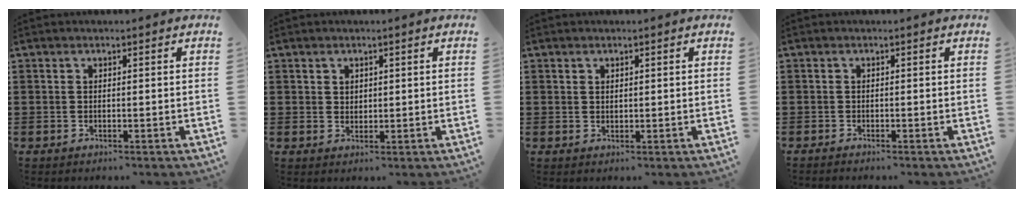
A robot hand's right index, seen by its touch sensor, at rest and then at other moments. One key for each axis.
{"total": 1.4, "fx": 0.8, "fy": 1.1, "fz": 0.2, "tx": -0.007, "ty": 0.005, "tz": 0.016}
{"total": 0.8, "fx": 0.5, "fy": 0.5, "fz": 0.3, "tx": -0.006, "ty": 0.003, "tz": 0.010}
{"total": 0.6, "fx": -0.6, "fy": 0.1, "fz": 0.0, "tx": -0.002, "ty": 0.000, "tz": -0.014}